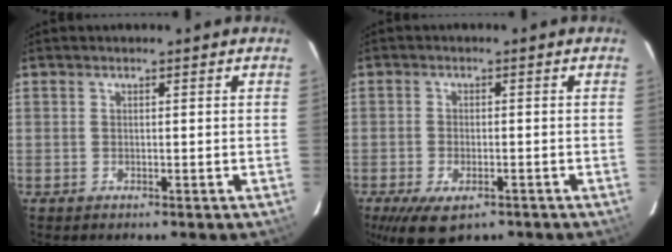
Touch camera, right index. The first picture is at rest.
{"total": 8.3, "force": [-5.0, 4.0, 5.3], "torque": [-0.119, -0.027, -0.080]}